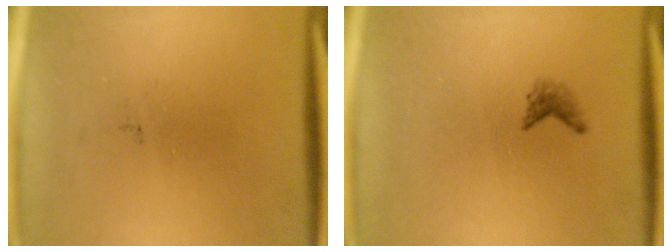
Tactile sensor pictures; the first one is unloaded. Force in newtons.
{"total": 1.1}